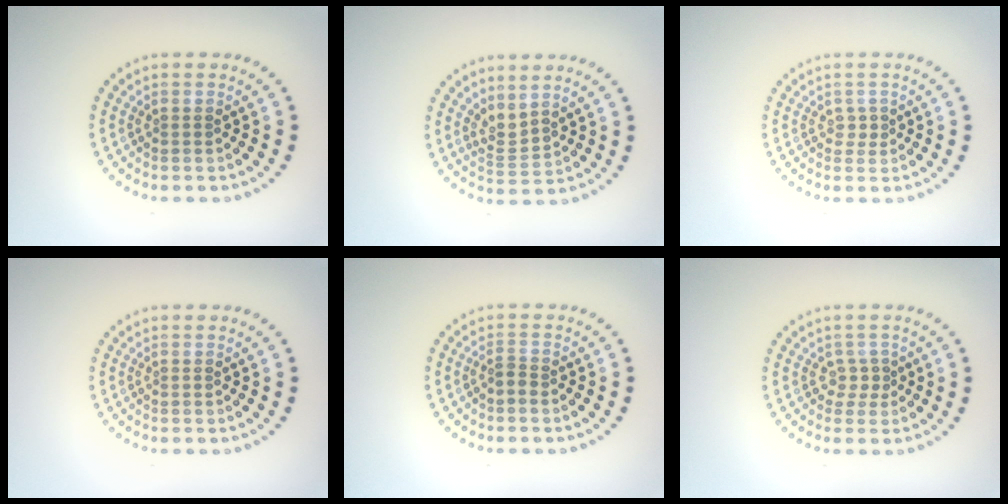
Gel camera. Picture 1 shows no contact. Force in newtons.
{"total": 2.2, "press": 1.5, "slide": 1.6}
{"total": 0.9, "press": 0.9, "slide": 0.3}
{"total": 0.0}
{"total": 1.2, "press": 0.9, "slide": 0.9}
{"total": 1.4, "press": 1.0, "slide": 1.0}